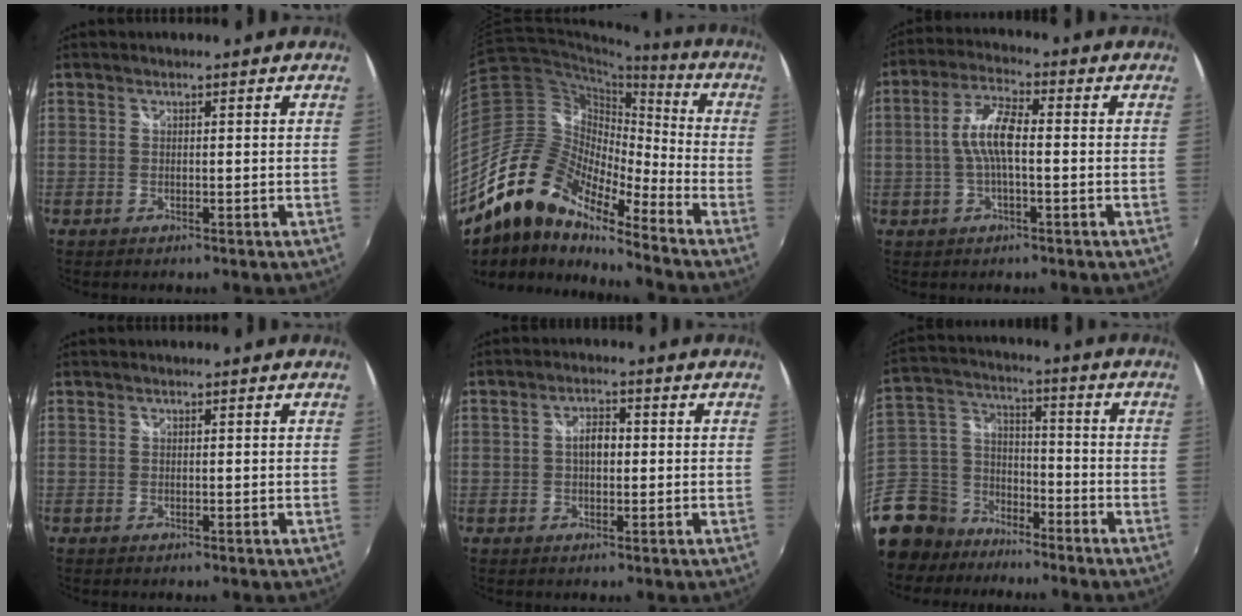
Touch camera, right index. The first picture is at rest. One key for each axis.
{"total": 18.5, "fx": -14.1, "fy": 6.2, "fz": 10.2, "tx": -0.179, "ty": -0.009, "tz": -0.283}
{"total": 7.6, "fx": -0.5, "fy": 2.1, "fz": 7.3, "tx": -0.148, "ty": 0.011, "tz": -0.011}
{"total": 0.0}
{"total": 3.6, "fx": 0.0, "fy": 2.0, "fz": 3.0, "tx": -0.050, "ty": 0.008, "tz": -0.001}
{"total": 19.4, "fx": -13.2, "fy": 13.0, "fz": 5.7, "tx": -0.203, "ty": 0.030, "tz": -0.234}